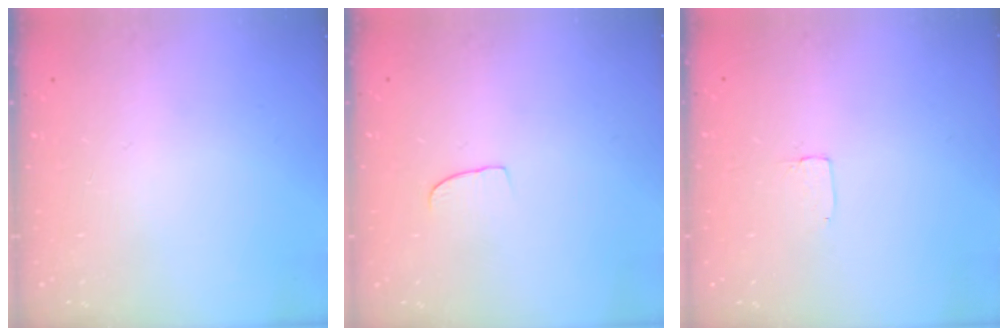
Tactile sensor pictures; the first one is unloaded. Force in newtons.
{"total": 3.2, "press": 3.1, "slide": 0.3}
{"total": 2.0, "press": 2.0, "slide": 0.0}